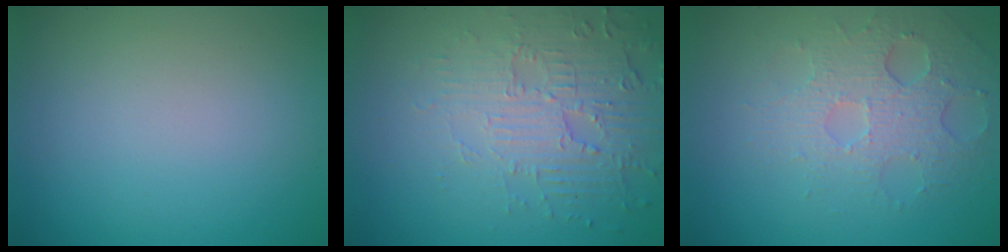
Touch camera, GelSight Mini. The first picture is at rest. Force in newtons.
{"total": 4.3, "press": 3.8, "slide": 2.0}
{"total": 3.6, "press": 3.3, "slide": 1.5}